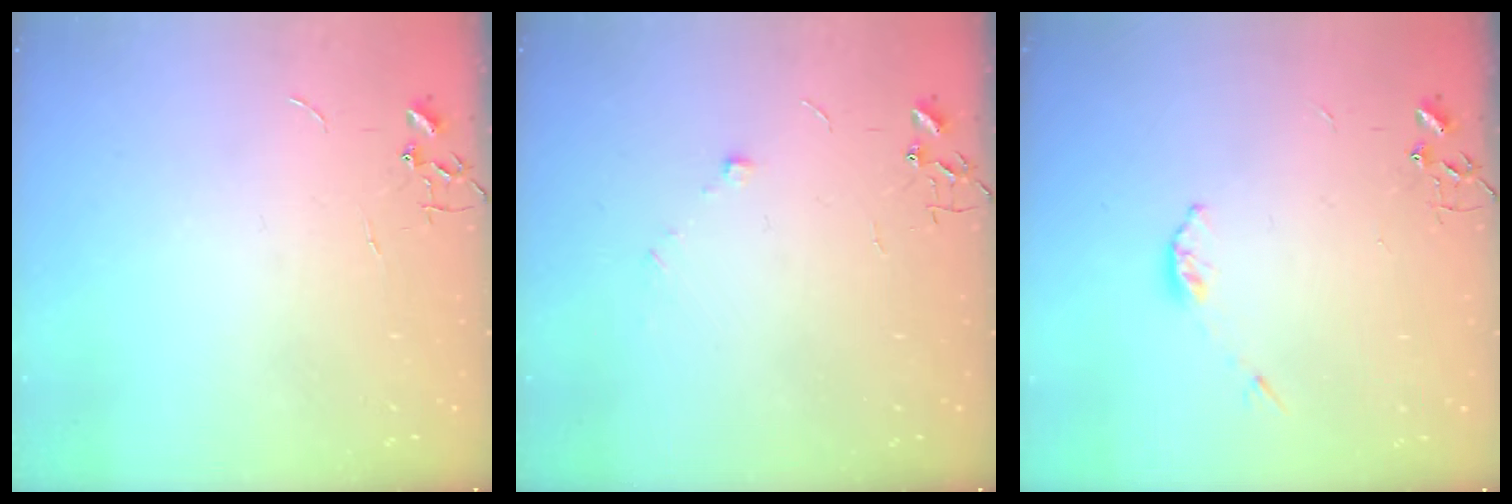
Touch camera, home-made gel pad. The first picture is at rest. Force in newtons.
{"total": 4.2, "press": 4.2, "slide": 0.5}
{"total": 3.4, "press": 3.4, "slide": 0.4}